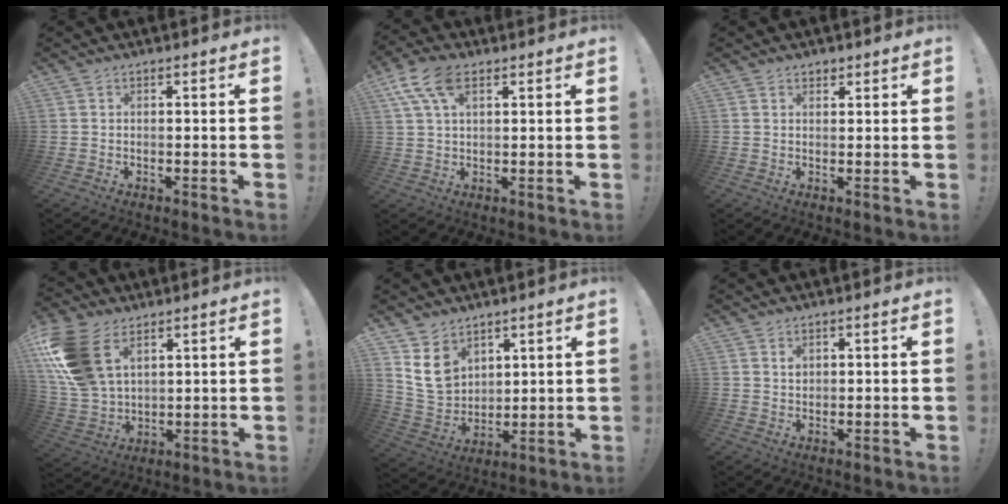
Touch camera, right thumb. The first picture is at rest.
{"total": 9.9, "force": [4.4, 5.1, 7.2], "torque": [-0.137, 0.000, 0.084]}
{"total": 1.8, "force": [1.3, 1.2, 0.4], "torque": [-0.002, -0.005, 0.023]}
{"total": 17.5, "force": [7.7, 11.1, 11.2], "torque": [-0.233, -0.031, 0.146]}
{"total": 10.5, "force": [6.6, 7.5, 3.2], "torque": [-0.047, -0.044, 0.135]}
{"total": 1.3, "force": [0.9, 0.8, 0.5], "torque": [-0.007, -0.002, 0.016]}